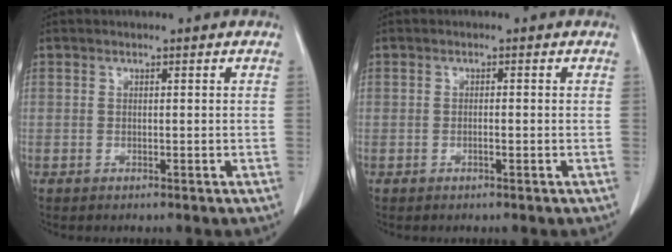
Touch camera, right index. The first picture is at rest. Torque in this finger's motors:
{"motor_torque": [-0.06, 0.07, -0.08, -0.01]}